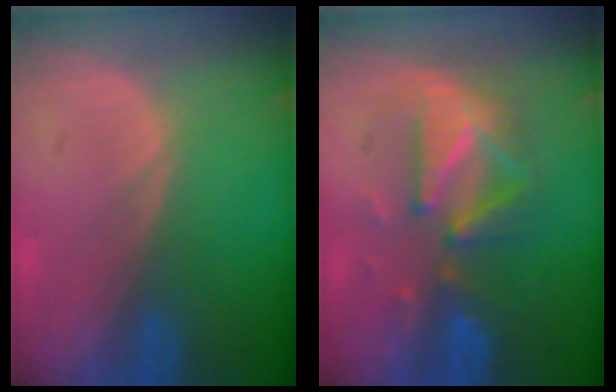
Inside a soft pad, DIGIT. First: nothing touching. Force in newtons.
{"total": 8.0, "press": 8.0, "slide": 0.8}